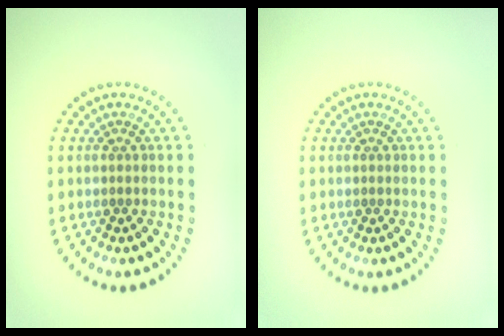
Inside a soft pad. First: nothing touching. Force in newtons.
{"total": 0.0}